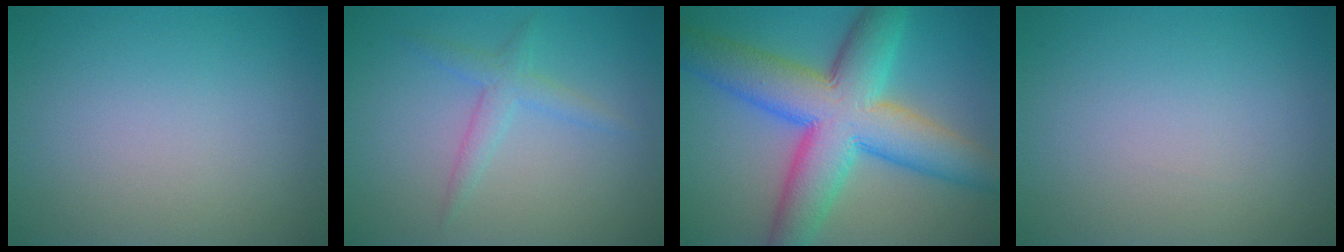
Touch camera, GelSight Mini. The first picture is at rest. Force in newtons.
{"total": 1.3, "press": 1.3, "slide": 0.1}
{"total": 11.6, "press": 11.6, "slide": 0.3}
{"total": 0.0}